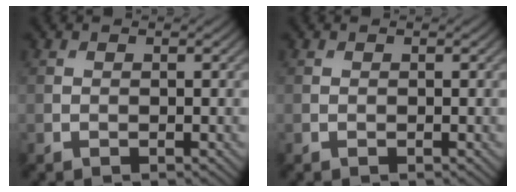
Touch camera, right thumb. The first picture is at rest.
{"total": 0.0}